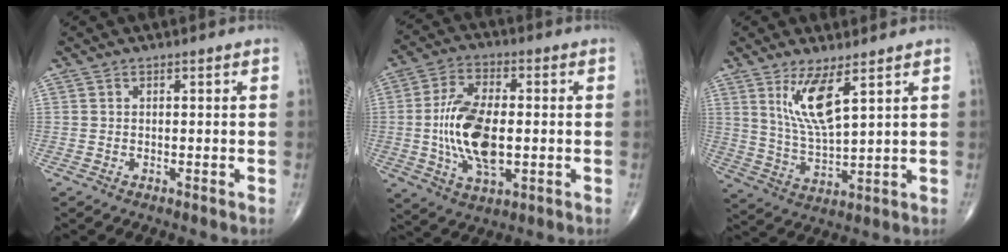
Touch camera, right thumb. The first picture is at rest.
{"total": 14.8, "force": [-1.1, 7.4, 12.8], "torque": [-0.243, 0.002, -0.019]}
{"total": 9.2, "force": [4.5, 2.2, 7.7], "torque": [-0.153, -0.039, 0.101]}